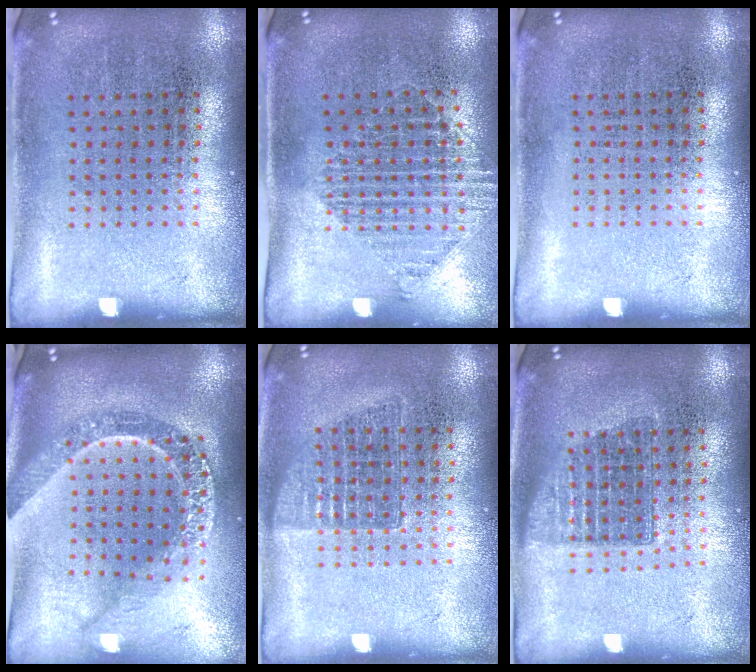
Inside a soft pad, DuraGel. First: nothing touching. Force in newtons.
{"total": 1.4, "press": 1.2, "slide": 0.7}
{"total": 0.0}
{"total": 2.6, "press": 2.1, "slide": 1.6}
{"total": 1.1, "press": 1.0, "slide": 0.6}
{"total": 1.3, "press": 1.1, "slide": 0.8}